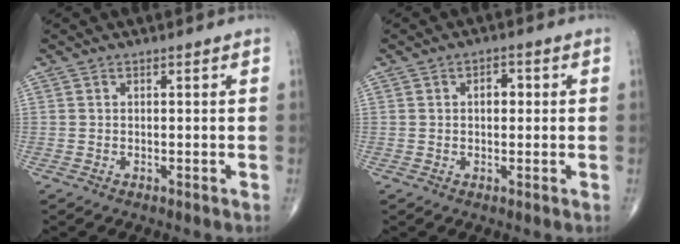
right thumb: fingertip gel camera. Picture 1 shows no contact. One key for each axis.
{"total": 2.9, "fx": 0.4, "fy": 1.9, "fz": 2.1, "tx": -0.021, "ty": 0.010, "tz": 0.003}